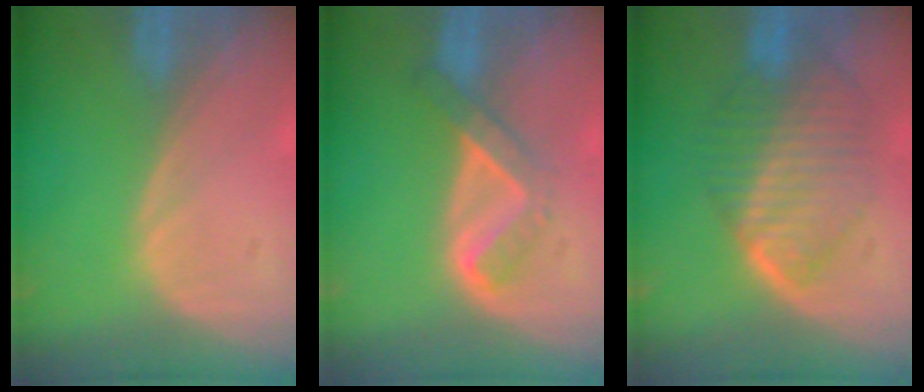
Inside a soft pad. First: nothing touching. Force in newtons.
{"total": 5.2, "press": 4.5, "slide": 2.6}
{"total": 8.1, "press": 8.1, "slide": 0.4}